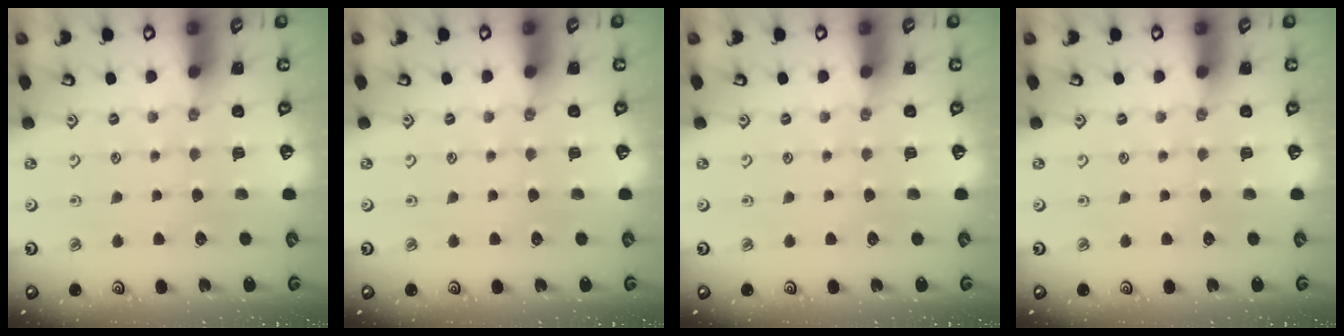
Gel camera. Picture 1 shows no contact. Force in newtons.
{"total": 0.0}
{"total": 0.0}
{"total": 0.0}